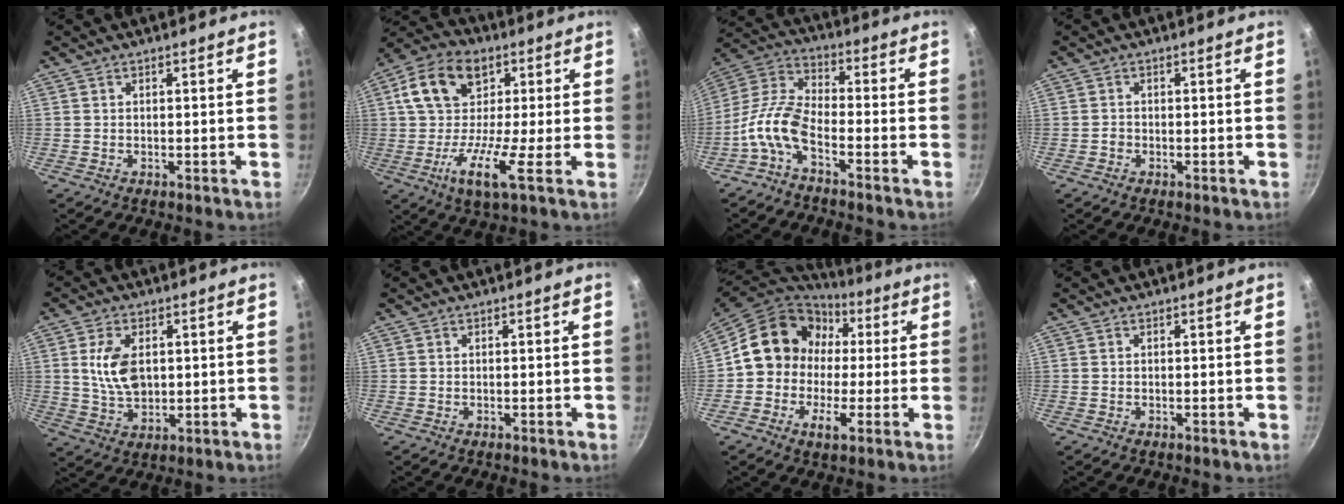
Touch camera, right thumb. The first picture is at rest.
{"total": 14.4, "force": [0.5, 7.7, 12.1], "torque": [-0.205, 0.019, -0.018]}
{"total": 9.9, "force": [-4.8, 4.1, 7.7], "torque": [-0.168, 0.047, -0.114]}
{"total": 0.8, "force": [-0.4, 0.7, 0.1], "torque": [-0.002, 0.004, -0.008]}
{"total": 9.0, "force": [1.5, 5.6, 6.9], "torque": [-0.117, -0.012, 0.032]}
{"total": 0.0}
{"total": 16.4, "force": [1.7, 13.7, 8.9], "torque": [-0.127, 0.036, 0.010]}
{"total": 0.0}